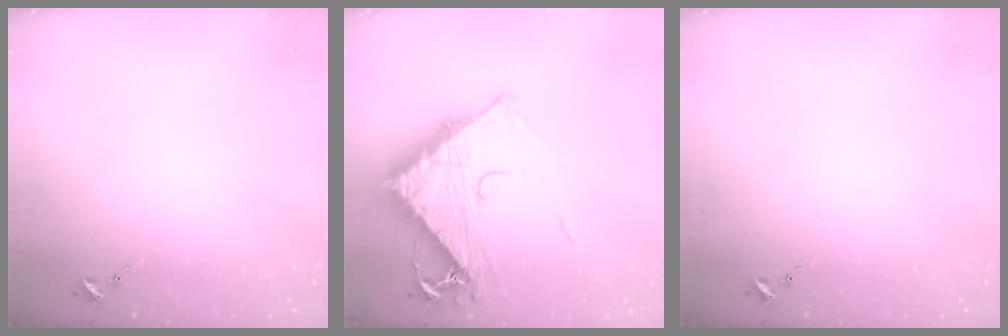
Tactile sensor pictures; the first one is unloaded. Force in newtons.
{"total": 15.0, "press": 14.9, "slide": 1.4}
{"total": 0.0}